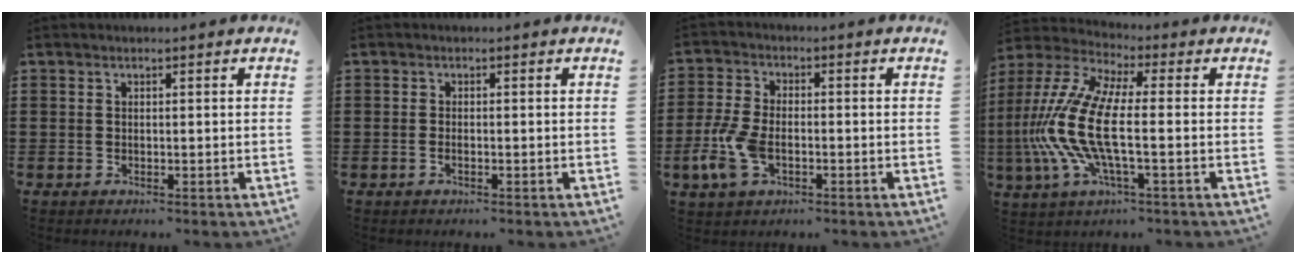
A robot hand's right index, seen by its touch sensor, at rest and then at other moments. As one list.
[{"total": 0.7, "force": [-0.4, 0.2, 0.6], "torque": [-0.014, -0.007, -0.005]}, {"total": 7.1, "force": [-2.2, 3.6, 5.7], "torque": [-0.139, -0.008, -0.043]}, {"total": 12.8, "force": [-2.1, 4.3, 11.8], "torque": [-0.295, -0.022, -0.051]}]